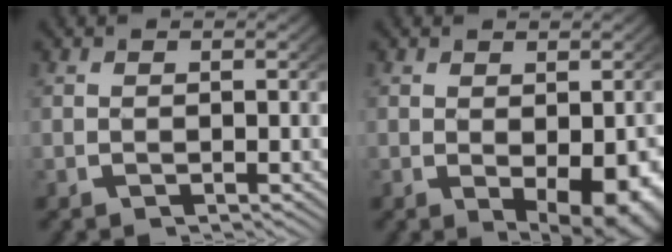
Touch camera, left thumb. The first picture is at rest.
{"total": 5.5, "force": [-0.9, 3.0, 4.6], "torque": [-0.073, -0.034, 0.010]}